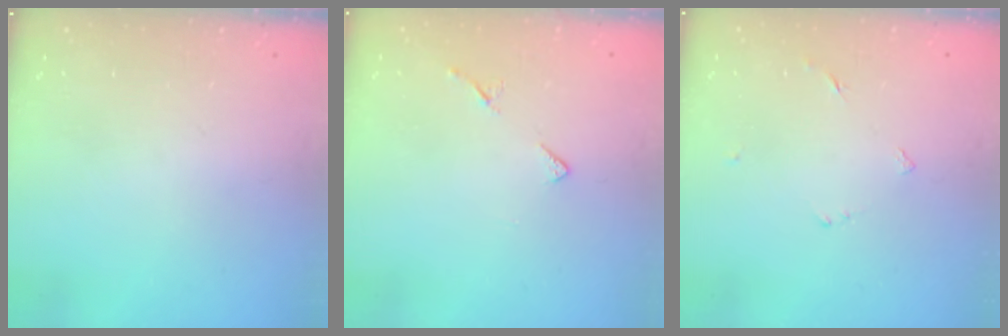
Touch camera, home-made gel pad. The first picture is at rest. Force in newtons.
{"total": 6.7, "press": 6.7, "slide": 0.8}
{"total": 3.2, "press": 3.1, "slide": 0.4}